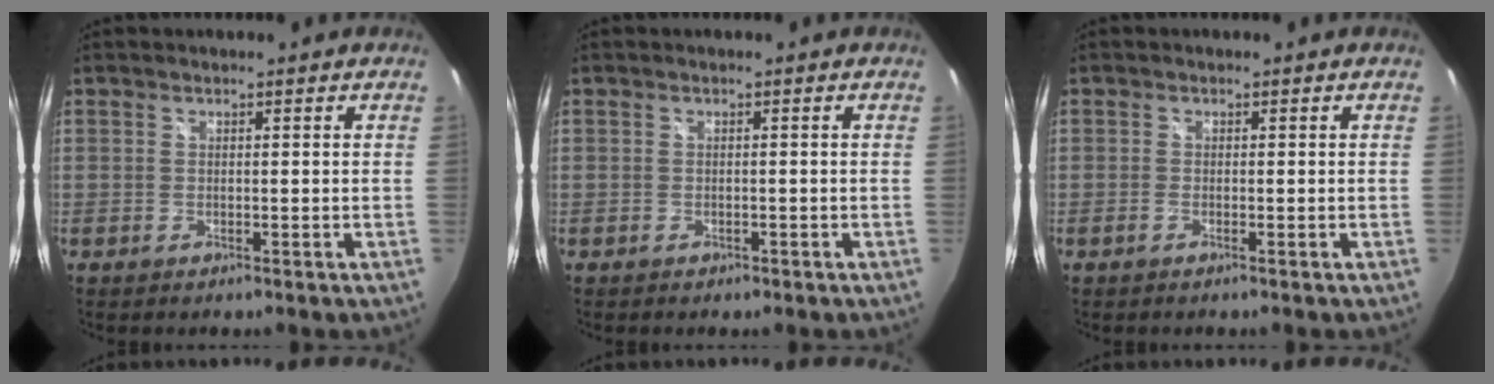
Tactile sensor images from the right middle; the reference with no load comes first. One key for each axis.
{"total": 1.3, "fx": -0.9, "fy": 0.8, "fz": 0.5, "tx": -0.009, "ty": -0.002, "tz": -0.012}
{"total": 0.5, "fx": -0.4, "fy": 0.0, "fz": 0.3, "tx": -0.007, "ty": -0.001, "tz": -0.010}